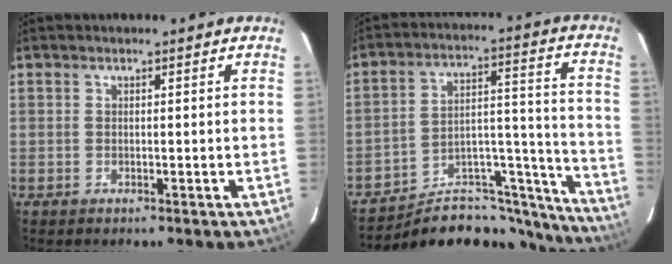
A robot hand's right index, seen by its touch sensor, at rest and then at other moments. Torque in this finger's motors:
{"motor_torque": [0.39, -1.67, -0.04, -0.11]}